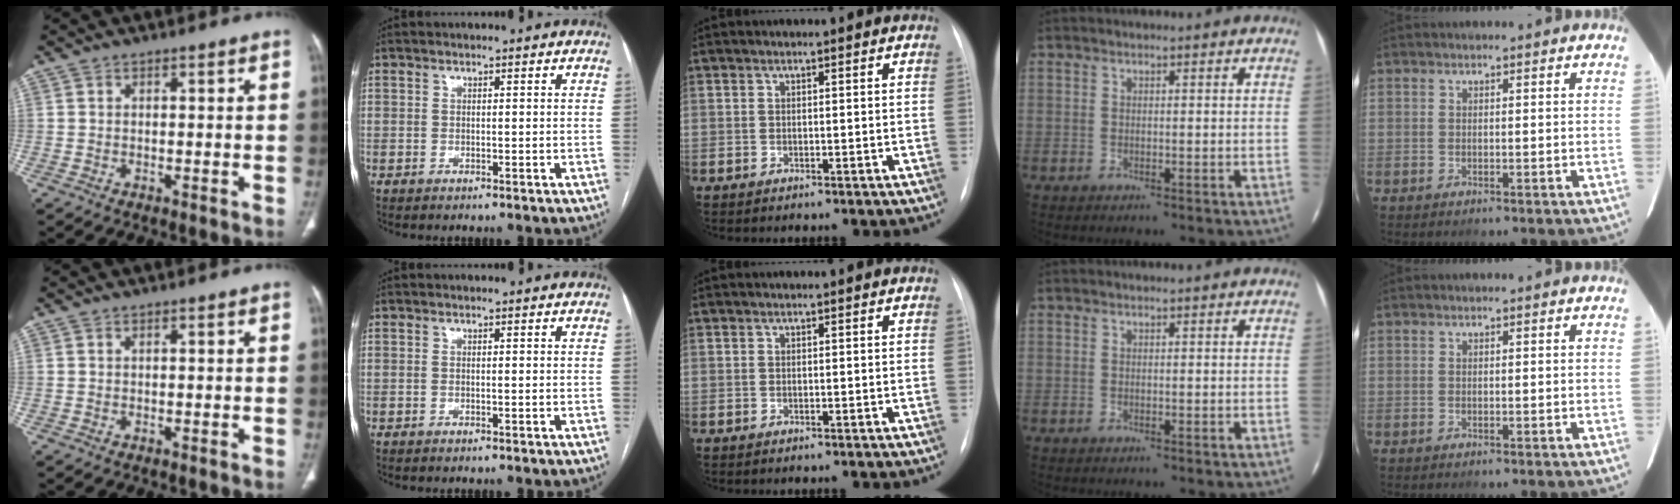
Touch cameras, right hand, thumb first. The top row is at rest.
{}